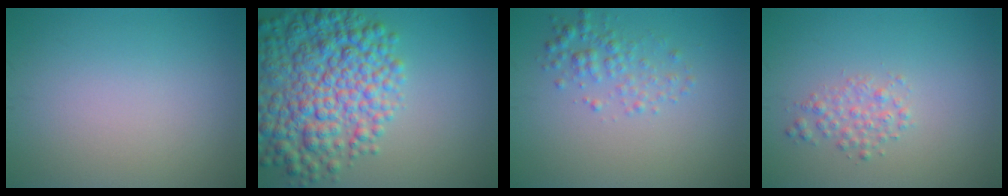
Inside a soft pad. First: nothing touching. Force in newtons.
{"total": 9.6, "press": 9.6, "slide": 0.3}
{"total": 2.3, "press": 2.3, "slide": 0.1}
{"total": 1.8, "press": 1.8, "slide": 0.1}